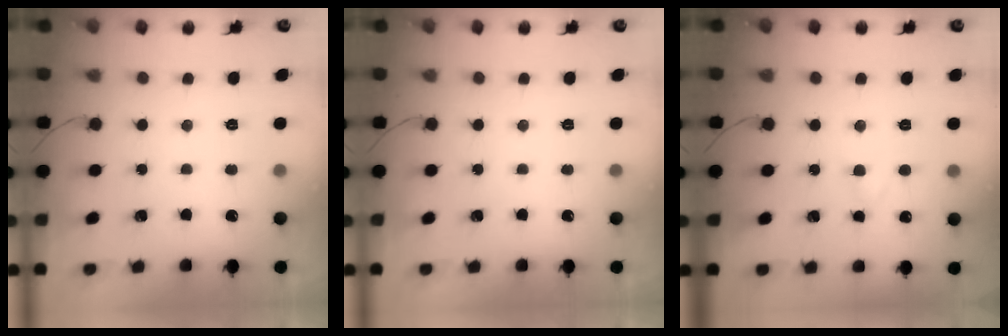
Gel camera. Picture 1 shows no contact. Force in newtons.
{"total": 0.0}
{"total": 1.8, "press": 1.5, "slide": 0.9}